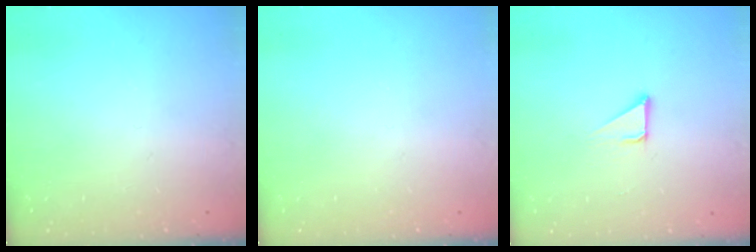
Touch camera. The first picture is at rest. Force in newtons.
{"total": 0.0}
{"total": 2.1, "press": 2.1, "slide": 0.1}